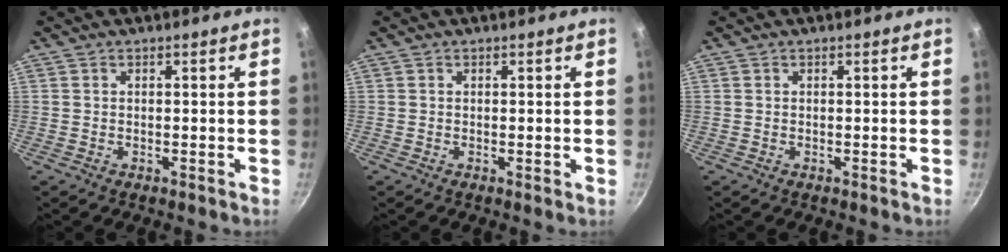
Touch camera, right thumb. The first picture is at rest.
{"total": 0.0}
{"total": 0.0}